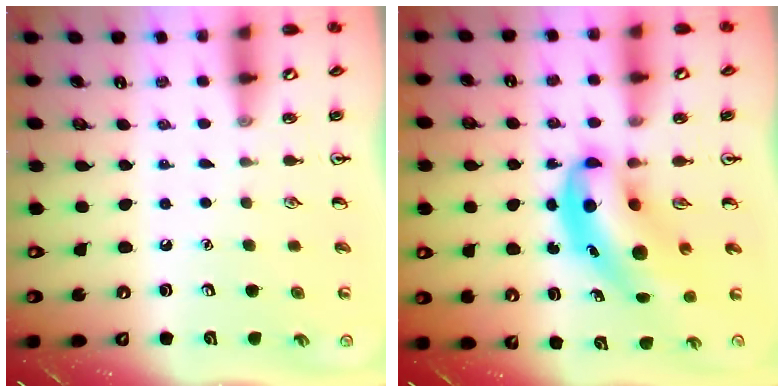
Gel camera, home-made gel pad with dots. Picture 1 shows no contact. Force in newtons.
{"total": 9.0, "press": 8.7, "slide": 2.4}